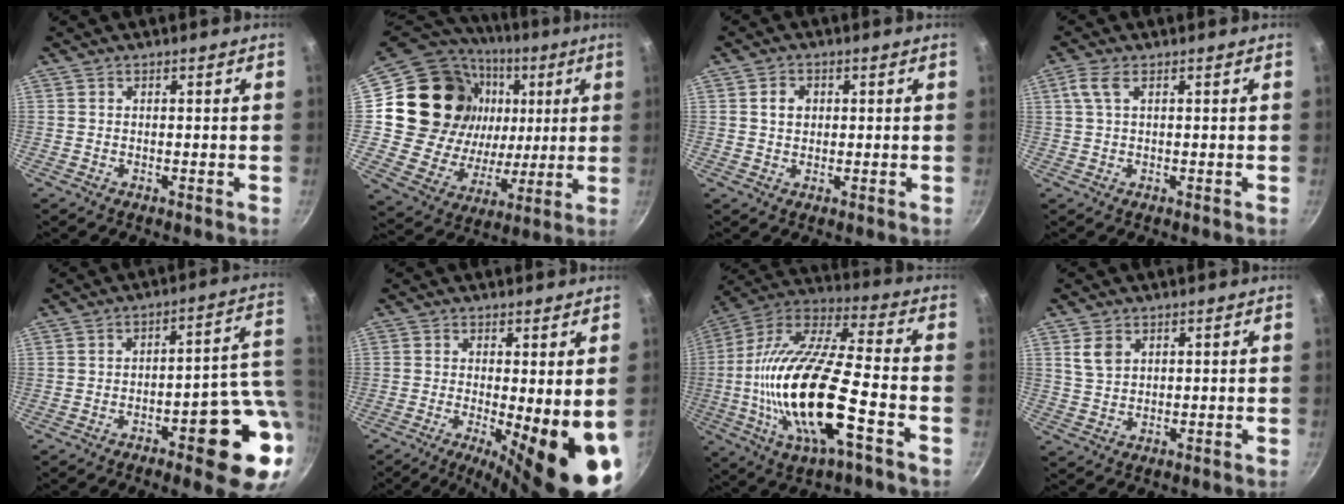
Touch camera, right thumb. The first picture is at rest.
{"total": 26.3, "force": [5.8, 21.6, 13.8], "torque": [-0.224, 0.007, 0.113]}
{"total": 3.3, "force": [0.7, 2.7, 1.8], "torque": [-0.018, 0.004, 0.009]}
{"total": 3.2, "force": [1.2, 1.3, 2.6], "torque": [-0.060, 0.008, 0.025]}
{"total": 15.4, "force": [-3.5, 4.9, 14.1], "torque": [-0.131, 0.022, -0.046]}
{"total": 13.5, "force": [-2.4, 3.2, 12.9], "torque": [-0.156, -0.023, -0.027]}
{"total": 24.3, "force": [-6.0, 7.9, 22.2], "torque": [-0.426, 0.022, -0.124]}
{"total": 4.0, "force": [1.8, 2.8, 2.3], "torque": [-0.032, -0.003, 0.038]}